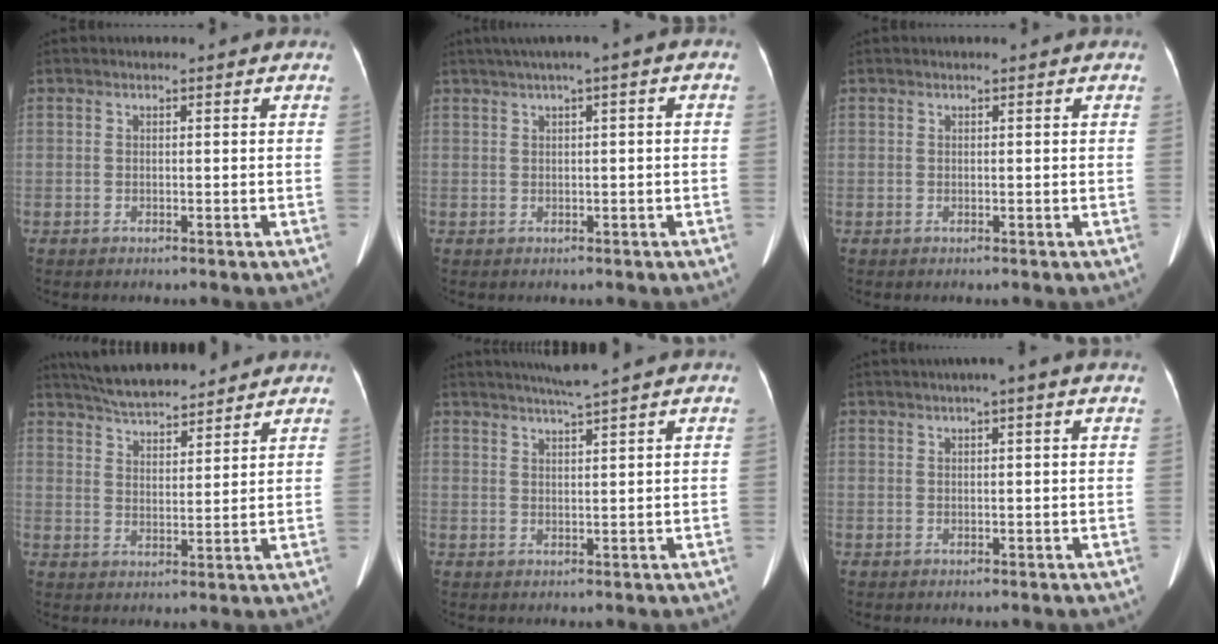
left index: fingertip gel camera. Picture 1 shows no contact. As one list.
[{"total": 3.5, "force": [0.2, 0.0, 3.5], "torque": [-0.056, 0.020, 0.005]}, {"total": 0.0}, {"total": 10.8, "force": [9.8, 2.4, 3.9], "torque": [-0.066, 0.022, 0.159]}, {"total": 4.4, "force": [3.6, -1.4, 2.0], "torque": [-0.034, 0.004, 0.067]}, {"total": 1.9, "force": [0.5, -0.5, 1.7], "torque": [-0.025, 0.012, 0.003]}]